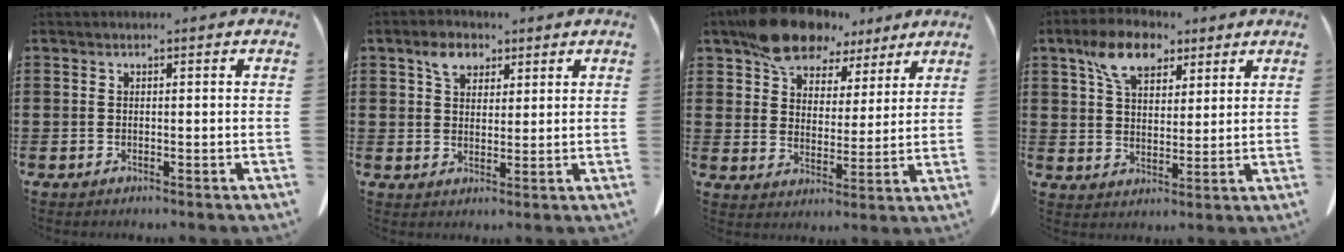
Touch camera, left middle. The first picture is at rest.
{"total": 4.6, "force": [2.9, 2.8, 2.1], "torque": [-0.045, 0.009, 0.052]}
{"total": 10.7, "force": [9.0, 4.7, 3.5], "torque": [-0.091, -0.028, 0.172]}
{"total": 8.7, "force": [5.5, 4.7, 4.9], "torque": [-0.108, 0.008, 0.101]}